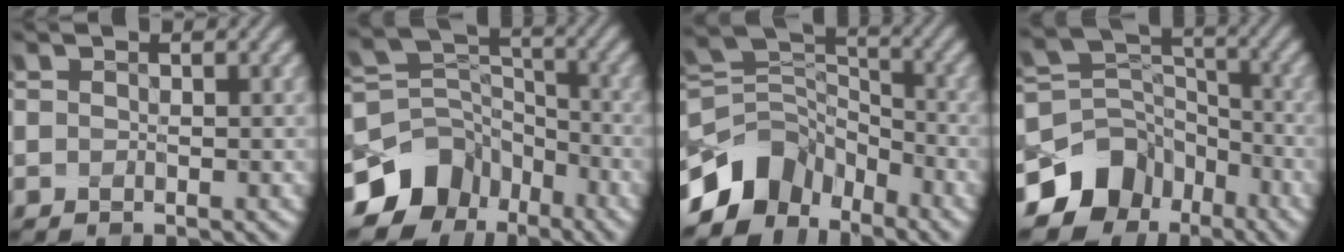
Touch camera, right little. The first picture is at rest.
{"total": 7.7, "force": [-4.7, 5.6, 2.5], "torque": [-0.037, 0.010, -0.086]}
{"total": 7.4, "force": [-4.6, 5.1, 2.8], "torque": [-0.040, 0.013, -0.096]}
{"total": 7.6, "force": [-4.6, 5.6, 2.3], "torque": [-0.032, 0.009, -0.084]}